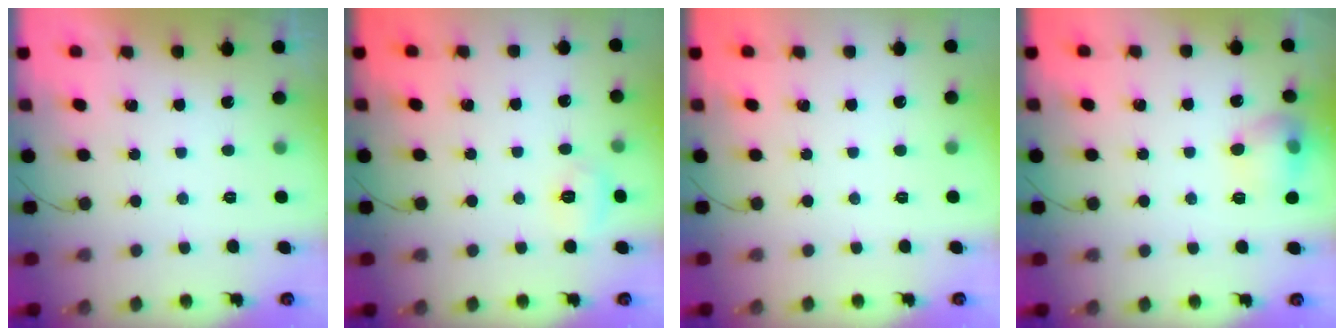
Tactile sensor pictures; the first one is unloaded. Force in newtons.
{"total": 5.1, "press": 4.9, "slide": 1.3}
{"total": 0.0}
{"total": 10.3, "press": 10.2, "slide": 1.2}